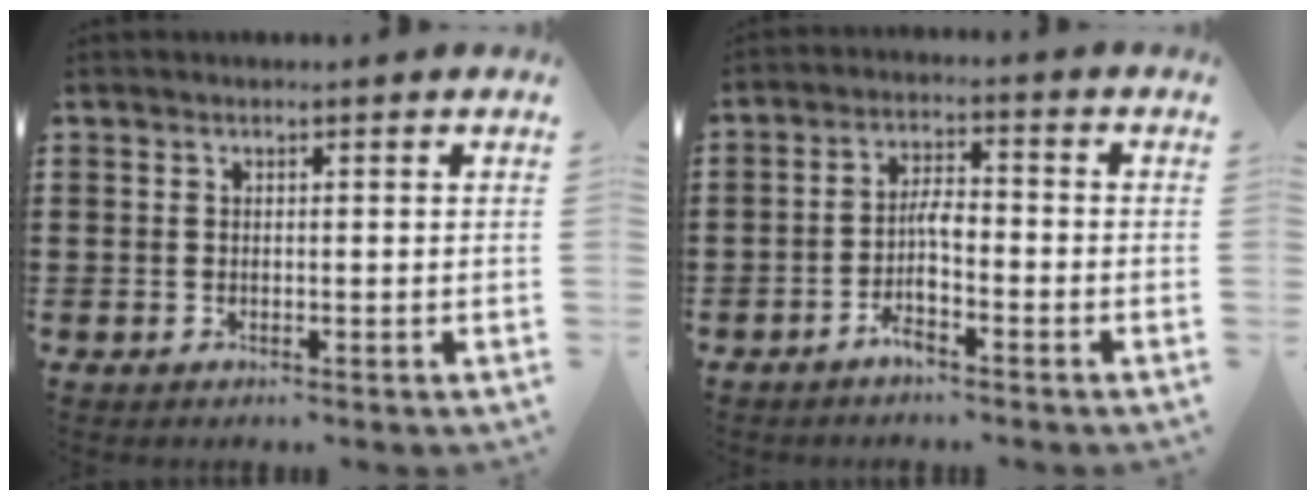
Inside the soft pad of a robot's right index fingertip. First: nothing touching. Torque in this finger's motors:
{"motor_torque": [1.10, 1.04, 0.16, 0.05]}